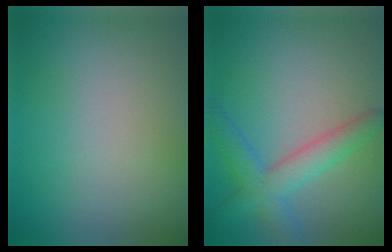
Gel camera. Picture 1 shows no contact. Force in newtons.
{"total": 4.2, "press": 4.2, "slide": 0.2}